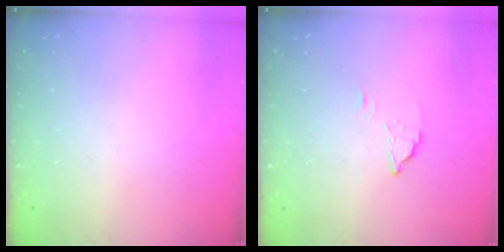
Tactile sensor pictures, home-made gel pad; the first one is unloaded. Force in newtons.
{"total": 2.2, "press": 2.2, "slide": 0.1}